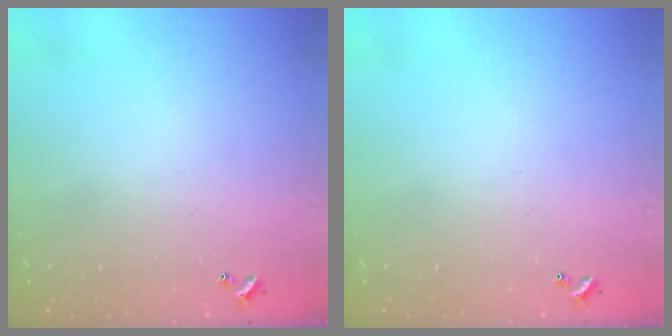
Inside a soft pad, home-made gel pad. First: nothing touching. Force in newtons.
{"total": 0.0}